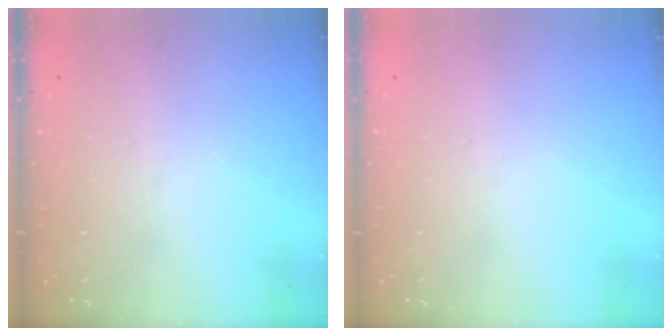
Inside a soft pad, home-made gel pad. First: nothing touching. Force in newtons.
{"total": 0.0}